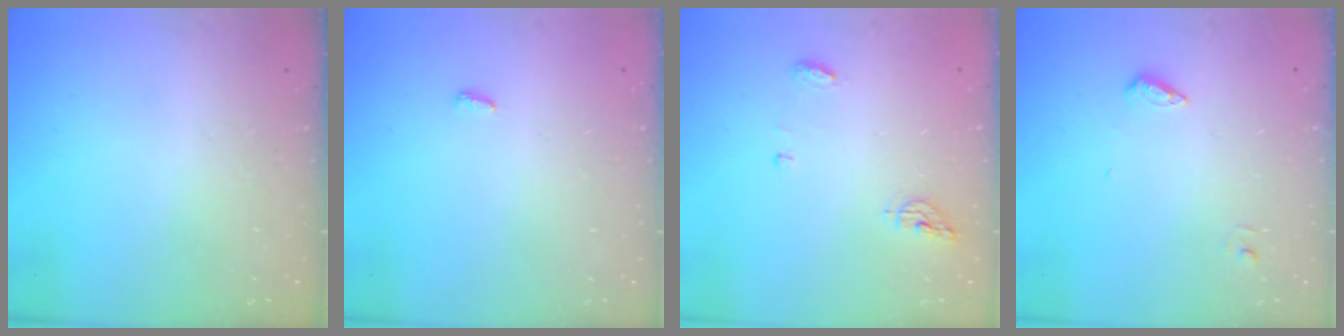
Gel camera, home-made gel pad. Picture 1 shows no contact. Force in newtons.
{"total": 2.8, "press": 2.8, "slide": 0.5}
{"total": 9.0, "press": 5.9, "slide": 6.9}
{"total": 5.9, "press": 5.8, "slide": 1.4}